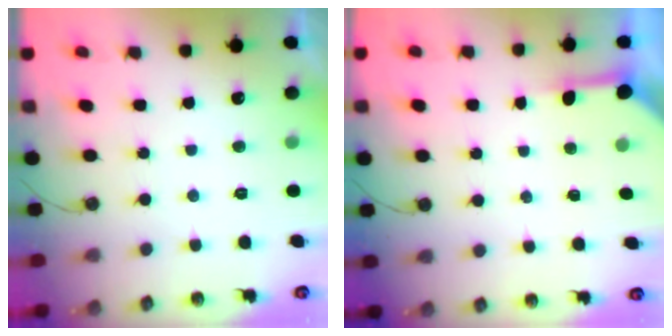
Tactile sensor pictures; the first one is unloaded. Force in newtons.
{"total": 3.9, "press": 3.9, "slide": 0.5}